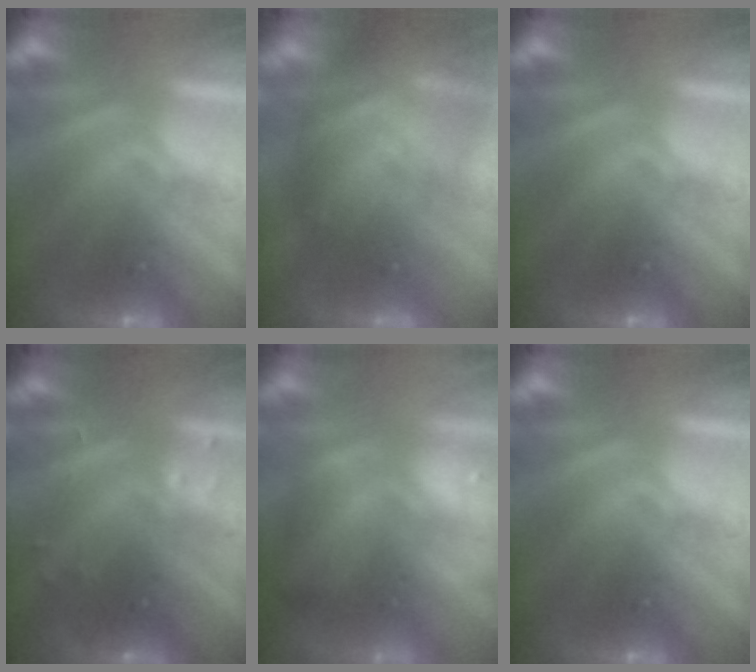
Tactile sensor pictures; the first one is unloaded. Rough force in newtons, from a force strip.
{"total": 7.6}
{"total": 0.0}
{"total": 2.9}
{"total": 5.8}
{"total": 0.0}